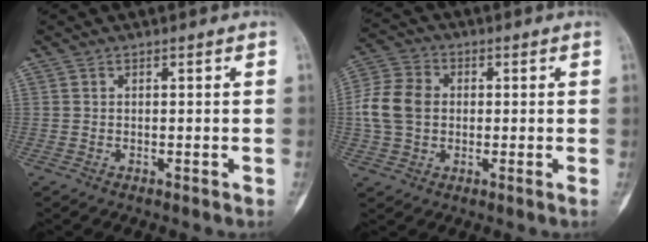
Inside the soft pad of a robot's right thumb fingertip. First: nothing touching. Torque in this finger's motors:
{"motor_torque": [0.67, 1.21, 0.45, -0.32, 0.06]}